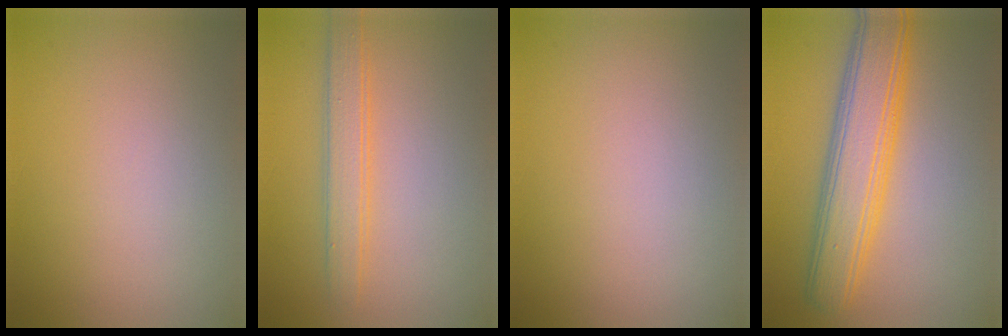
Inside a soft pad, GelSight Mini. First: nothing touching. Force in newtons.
{"total": 2.8, "press": 2.8, "slide": 0.0}
{"total": 0.0}
{"total": 7.1, "press": 7.1, "slide": 0.1}